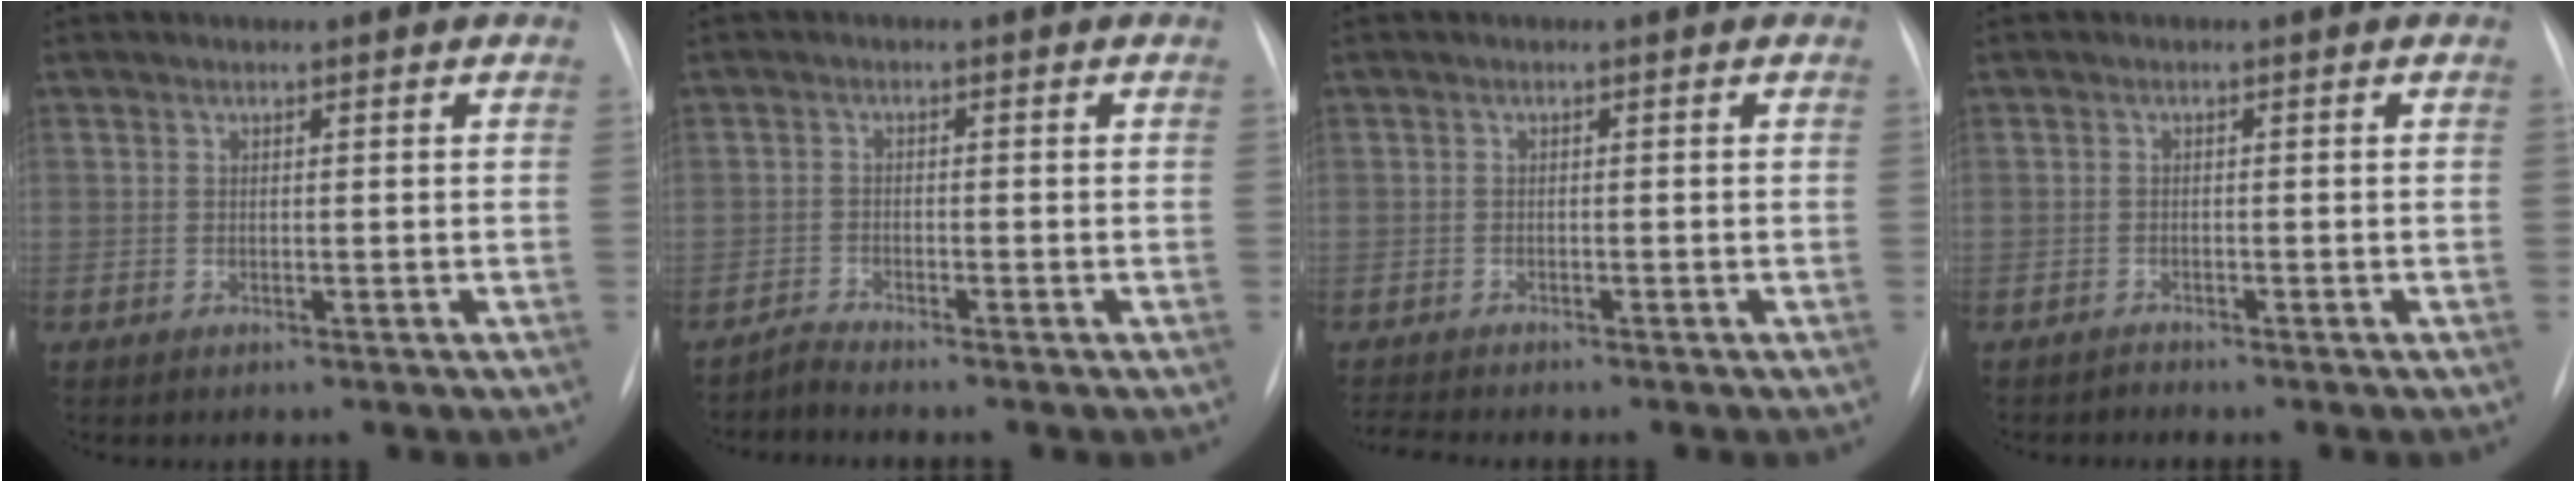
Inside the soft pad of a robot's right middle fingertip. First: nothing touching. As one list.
[{"total": 1.7, "force": [-1.5, -0.5, -0.4], "torque": [0.006, -0.014, -0.031]}, {"total": 2.8, "force": [-2.7, -0.2, 0.8], "torque": [-0.018, -0.010, -0.041]}, {"total": 0.8, "force": [-0.7, -0.1, -0.3], "torque": [-0.001, -0.007, -0.012]}]